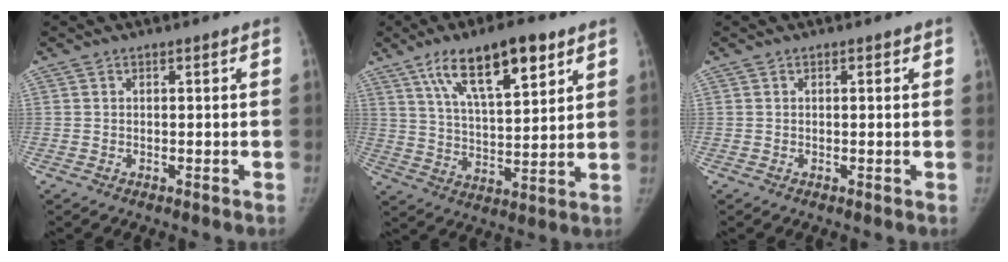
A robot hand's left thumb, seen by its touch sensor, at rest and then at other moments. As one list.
[{"total": 15.7, "force": [8.9, 5.3, 11.8], "torque": [-0.171, -0.031, 0.156]}, {"total": 0.6, "force": [0.3, 0.3, 0.4], "torque": [-0.001, 0.000, 0.001]}]